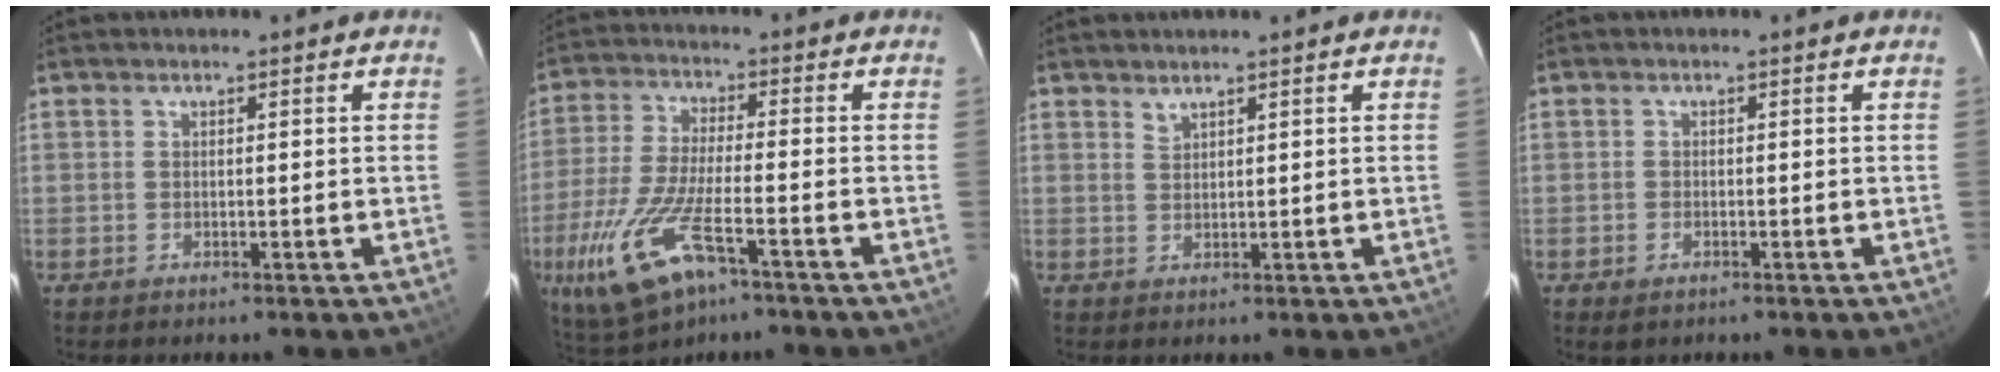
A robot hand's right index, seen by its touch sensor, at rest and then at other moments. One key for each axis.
{"total": 17.2, "fx": -8.5, "fy": 5.9, "fz": 13.7, "tx": -0.300, "ty": -0.043, "tz": -0.158}
{"total": 1.1, "fx": 1.1, "fy": 0.2, "fz": 0.2, "tx": -0.003, "ty": 0.000, "tz": 0.021}
{"total": 1.6, "fx": -1.0, "fy": 1.0, "fz": 0.8, "tx": -0.016, "ty": -0.004, "tz": -0.019}